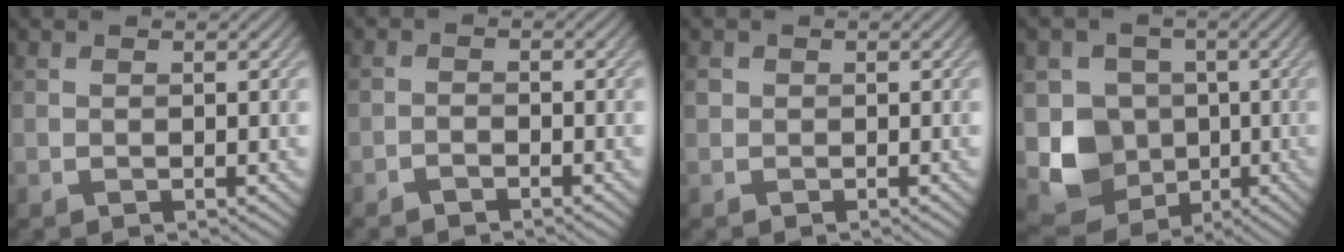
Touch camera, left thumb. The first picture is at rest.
{"total": 1.4, "force": [-1.3, 0.0, 0.3], "torque": [-0.005, 0.002, -0.030]}
{"total": 0.6, "force": [-0.1, 0.6, -0.1], "torque": [0.007, -0.001, -0.010]}
{"total": 7.7, "force": [-1.1, 7.0, 3.0], "torque": [-0.072, -0.019, -0.030]}